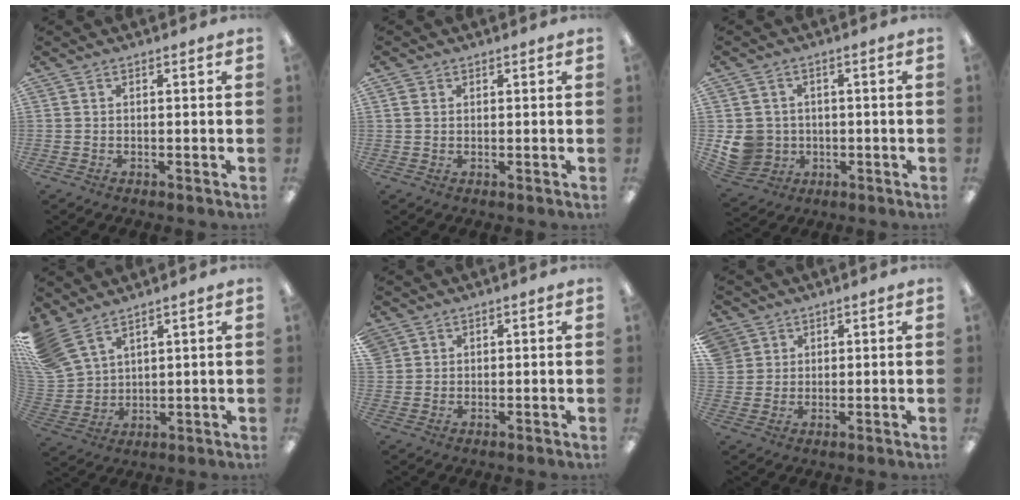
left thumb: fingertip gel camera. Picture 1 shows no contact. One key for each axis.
{"total": 1.8, "fx": 0.9, "fy": 1.5, "fz": 0.6, "tx": -0.015, "ty": 0.003, "tz": 0.016}
{"total": 8.1, "fx": -0.8, "fy": 7.7, "fz": 2.3, "tx": -0.074, "ty": 0.014, "tz": -0.007}
{"total": 12.1, "fx": 8.8, "fy": 6.3, "fz": 5.4, "tx": -0.138, "ty": -0.025, "tz": 0.178}
{"total": 2.3, "fx": 1.5, "fy": 1.8, "fz": 0.1, "tx": -0.007, "ty": 0.002, "tz": 0.030}
{"total": 4.6, "fx": 2.6, "fy": 3.8, "fz": -0.4, "tx": 0.003, "ty": -0.008, "tz": 0.046}